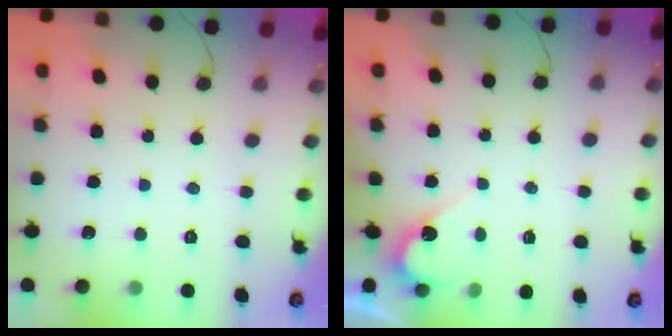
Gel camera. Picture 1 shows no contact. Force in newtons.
{"total": 3.7, "press": 3.7, "slide": 0.2}